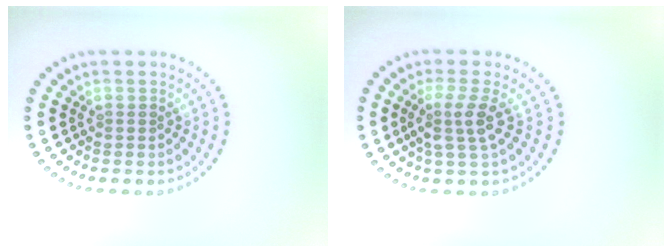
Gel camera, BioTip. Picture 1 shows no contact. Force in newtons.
{"total": 2.7, "press": 2.2, "slide": 1.5}